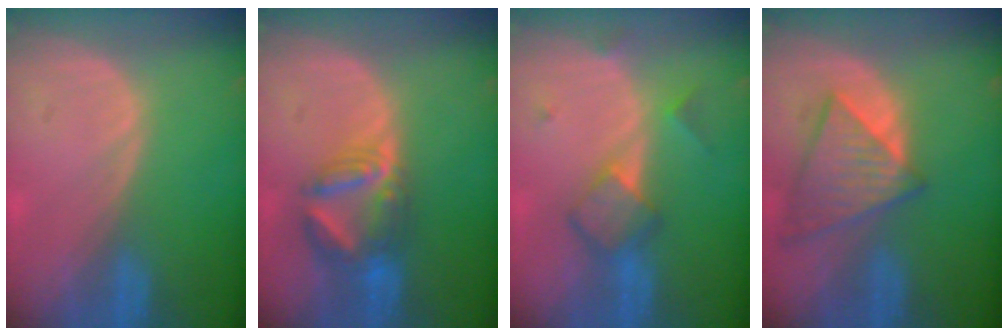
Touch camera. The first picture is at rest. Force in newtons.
{"total": 6.6, "press": 6.4, "slide": 1.5}
{"total": 5.1, "press": 5.1, "slide": 0.6}
{"total": 8.0, "press": 7.2, "slide": 3.5}